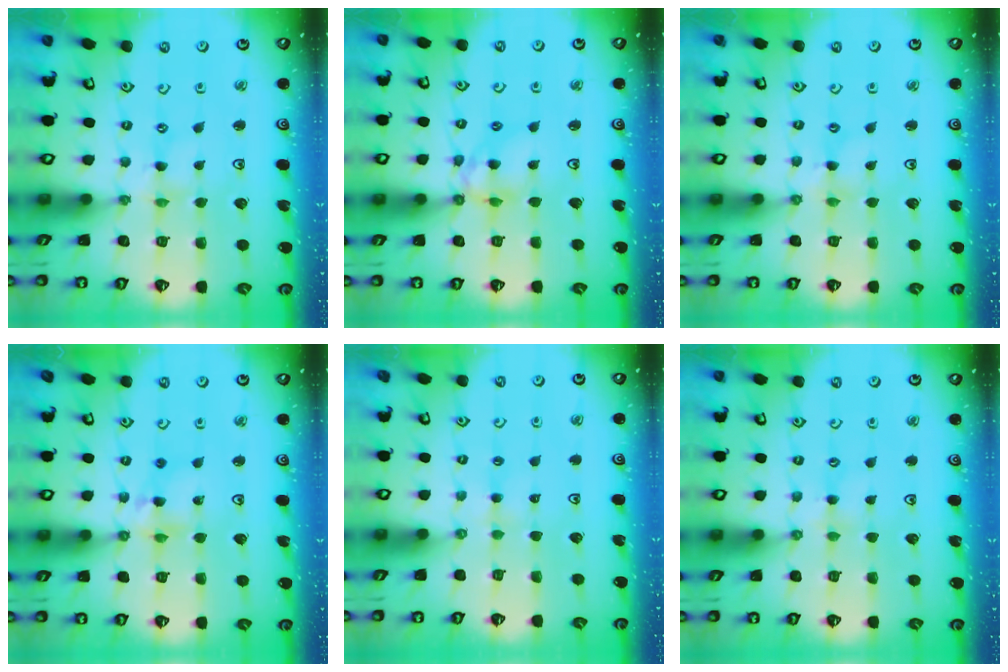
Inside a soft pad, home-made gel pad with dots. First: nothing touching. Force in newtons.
{"total": 9.7, "press": 9.7, "slide": 0.8}
{"total": 0.0}
{"total": 7.8, "press": 7.8, "slide": 0.6}
{"total": 1.3, "press": 1.3, "slide": 0.2}
{"total": 2.0, "press": 2.0, "slide": 0.2}